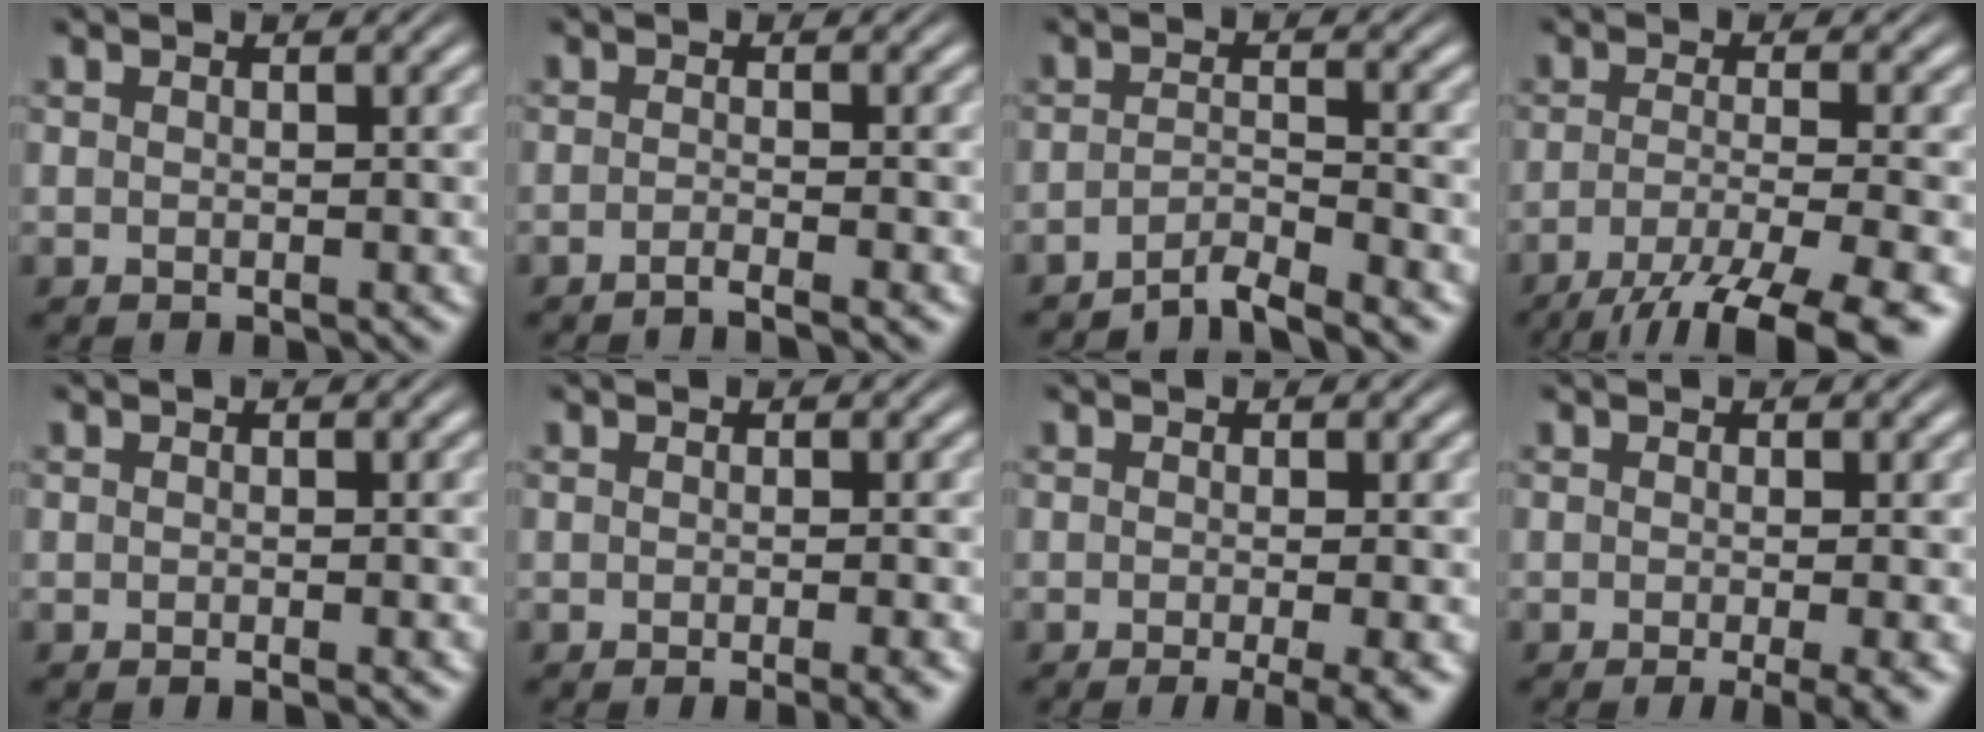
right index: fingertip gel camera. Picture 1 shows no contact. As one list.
[{"total": 2.3, "force": [-2.1, -0.1, 0.9], "torque": [-0.010, -0.002, -0.039]}, {"total": 3.7, "force": [-3.4, 0.2, 1.4], "torque": [-0.022, -0.011, -0.056]}, {"total": 8.7, "force": [-6.0, 2.5, 5.8], "torque": [-0.091, -0.036, -0.072]}, {"total": 0.7, "force": [-0.6, -0.2, 0.3], "torque": [-0.001, 0.003, -0.012]}, {"total": 1.7, "force": [-1.2, 0.0, 1.3], "torque": [-0.013, 0.002, -0.021]}, {"total": 4.3, "force": [-2.9, 0.8, 3.0], "torque": [-0.033, -0.008, -0.041]}, {"total": 3.7, "force": [-2.4, 0.7, 2.6], "torque": [-0.030, -0.007, -0.034]}]